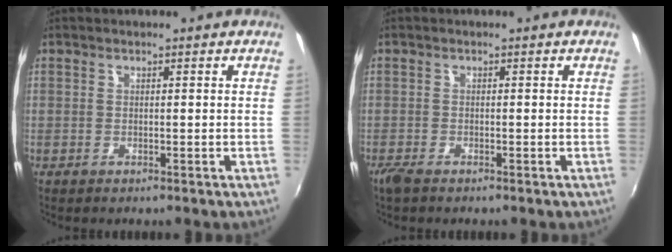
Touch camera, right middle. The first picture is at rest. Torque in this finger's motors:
{"motor_torque": [0.61, -0.59, 0.00, 0.05]}